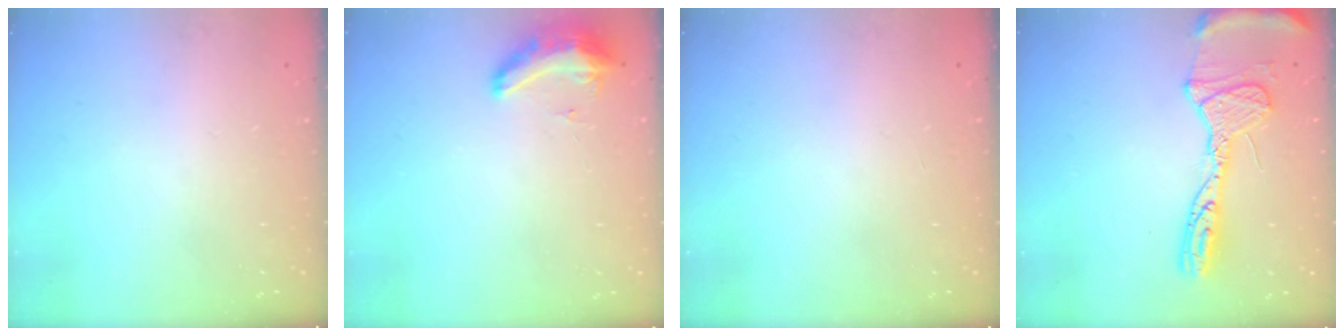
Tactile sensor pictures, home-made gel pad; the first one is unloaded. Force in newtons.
{"total": 13.8, "press": 10.1, "slide": 9.4}
{"total": 0.0}
{"total": 17.6, "press": 17.5, "slide": 1.7}